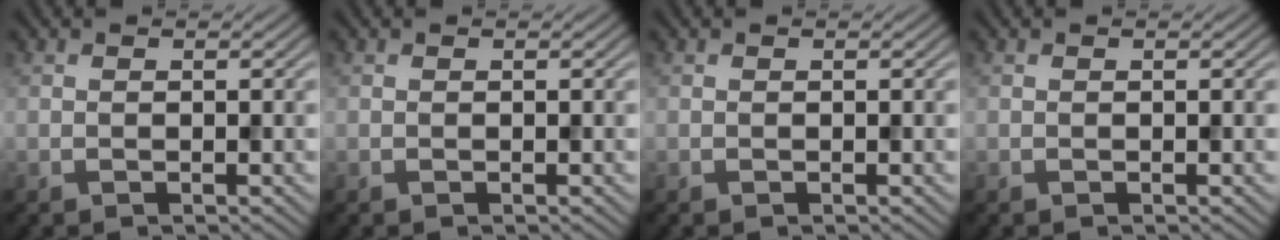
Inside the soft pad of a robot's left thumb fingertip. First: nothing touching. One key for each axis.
{"total": 0.0}
{"total": 0.0}
{"total": 0.0}